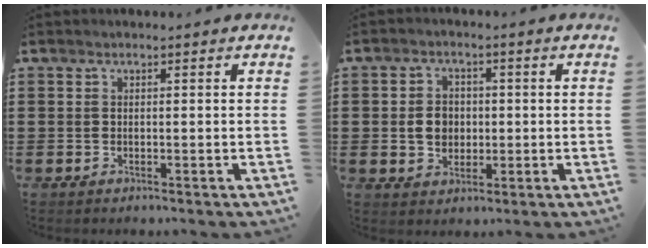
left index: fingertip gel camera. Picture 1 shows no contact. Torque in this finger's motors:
{"motor_torque": [1.16, 0.11, 0.46, 0.04]}